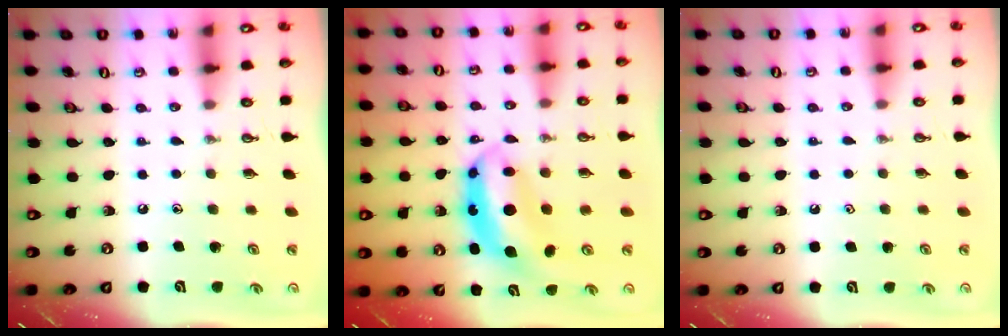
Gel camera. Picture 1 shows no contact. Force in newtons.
{"total": 7.6, "press": 7.6, "slide": 0.8}
{"total": 0.9, "press": 0.7, "slide": 0.5}